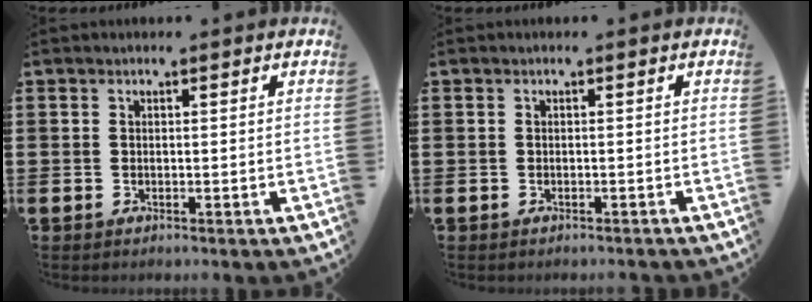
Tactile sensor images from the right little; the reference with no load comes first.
{"total": 0.0}